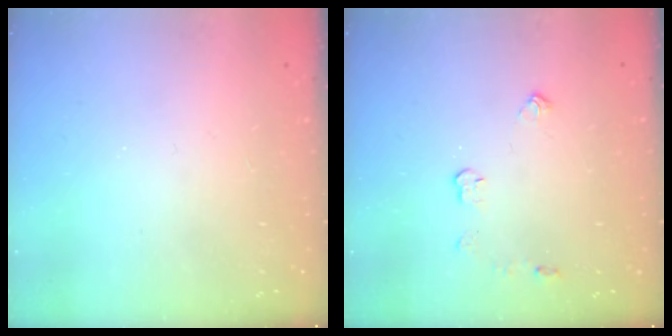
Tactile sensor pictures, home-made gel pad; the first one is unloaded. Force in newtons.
{"total": 4.2, "press": 4.2, "slide": 0.6}